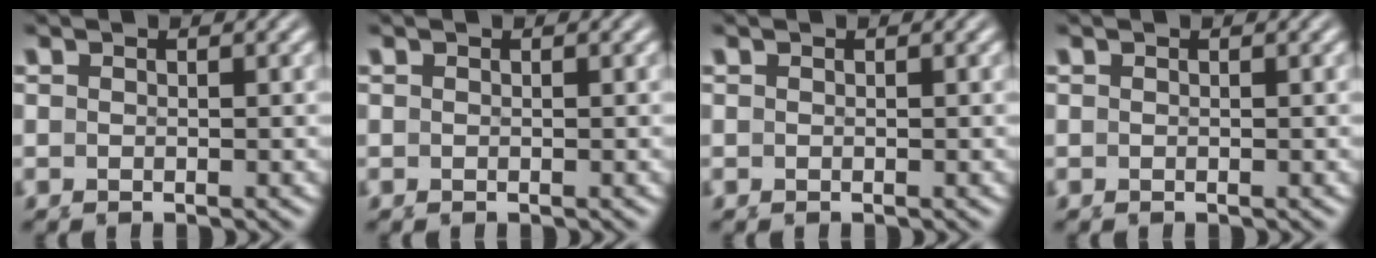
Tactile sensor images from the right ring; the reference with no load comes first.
{"total": 0.0}
{"total": 0.0}
{"total": 0.0}